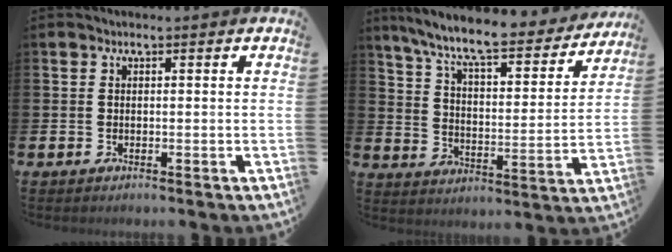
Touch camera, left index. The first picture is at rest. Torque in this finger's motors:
{"motor_torque": [1.17, -0.97, 1.05, 0.21]}